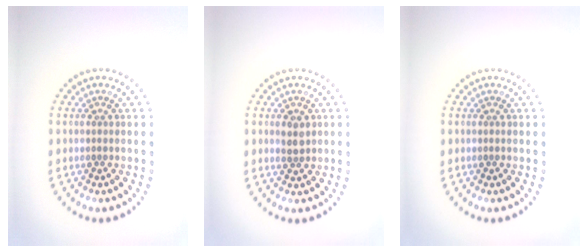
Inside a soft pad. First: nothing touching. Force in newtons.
{"total": 1.7, "press": 1.7, "slide": 0.3}
{"total": 0.0}